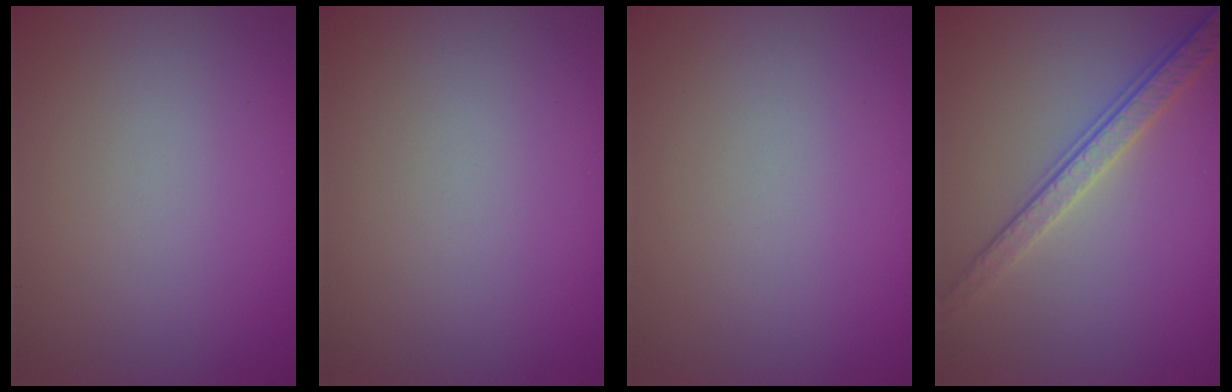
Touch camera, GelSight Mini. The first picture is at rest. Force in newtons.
{"total": 0.0}
{"total": 0.0}
{"total": 3.6, "press": 3.2, "slide": 1.7}